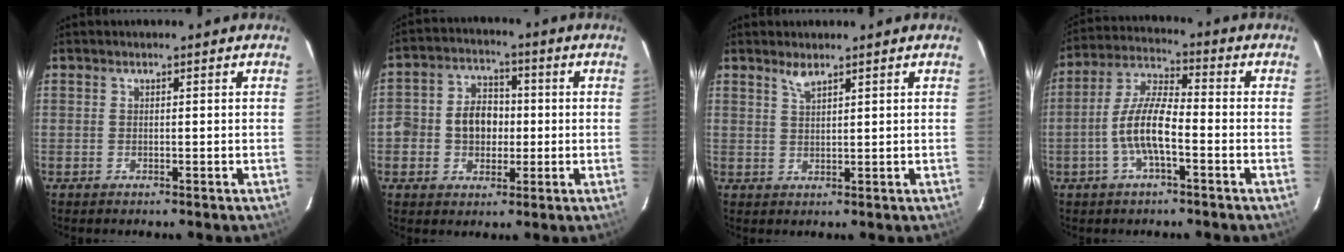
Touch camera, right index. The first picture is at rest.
{"total": 8.4, "force": [-0.9, 6.9, 4.8], "torque": [-0.098, 0.025, -0.012]}
{"total": 2.1, "force": [1.7, 0.4, 1.2], "torque": [-0.023, 0.001, 0.033]}
{"total": 9.4, "force": [-3.1, 2.6, 8.5], "torque": [-0.182, 0.008, -0.061]}